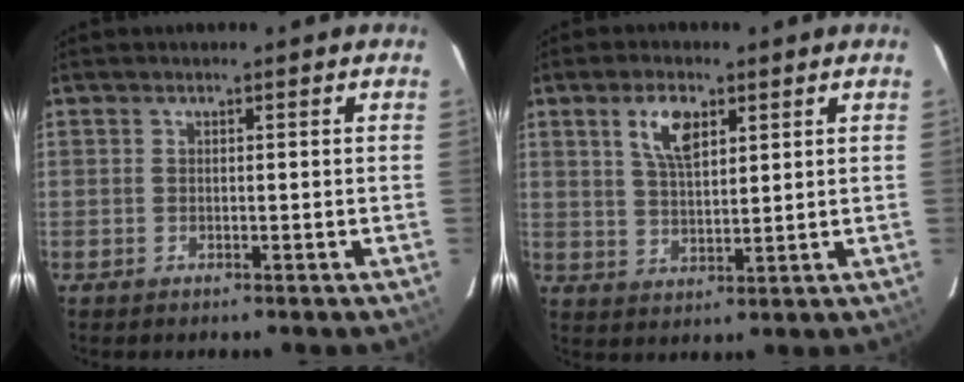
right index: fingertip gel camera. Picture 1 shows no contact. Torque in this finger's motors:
{"motor_torque": [0.42, 0.15, 0.24, 0.06]}